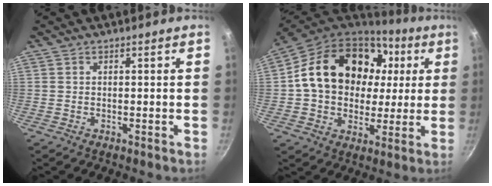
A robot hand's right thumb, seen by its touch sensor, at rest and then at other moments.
{"total": 23.3, "force": [4.9, 17.5, 14.6], "torque": [-0.230, 0.022, 0.084]}